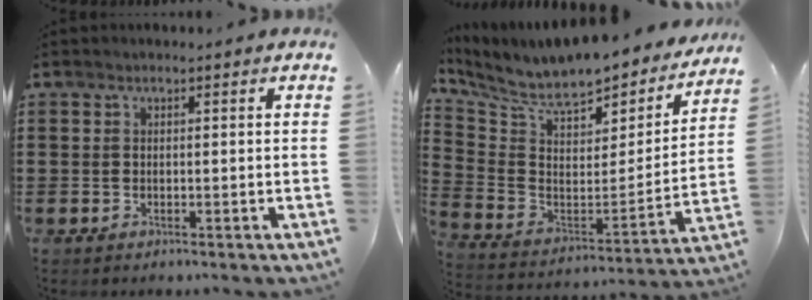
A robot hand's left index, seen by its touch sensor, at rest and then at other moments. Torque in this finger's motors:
{"motor_torque": [1.59, -0.54, 0.56, 0.21]}